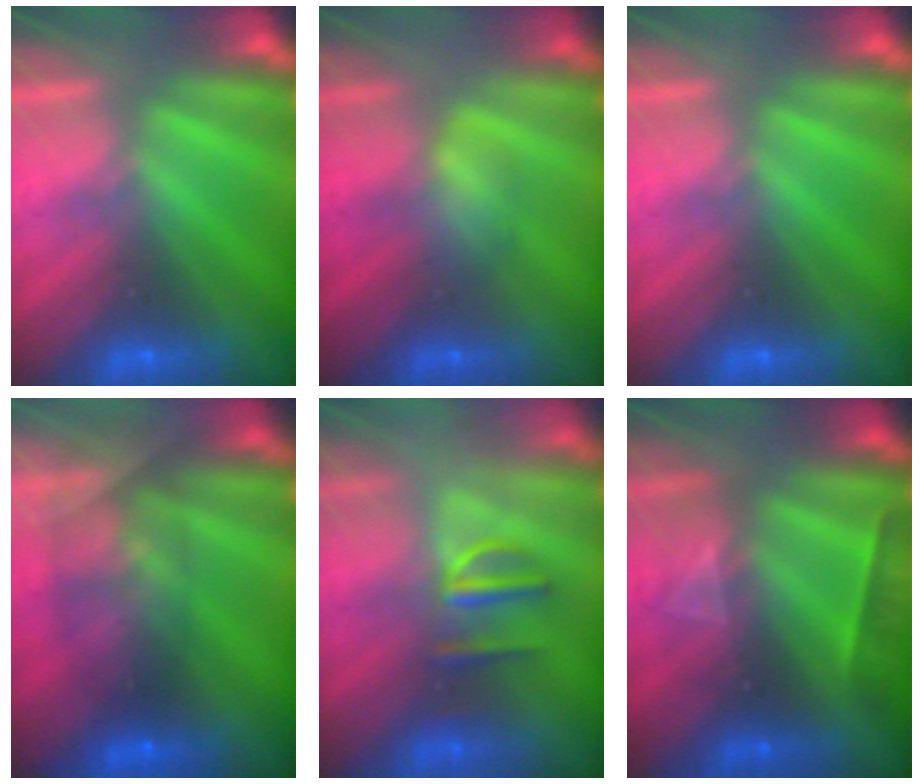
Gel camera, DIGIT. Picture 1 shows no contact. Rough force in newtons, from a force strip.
{"total": 2.8}
{"total": 0.0}
{"total": 5.7}
{"total": 2.8}
{"total": 2.3}